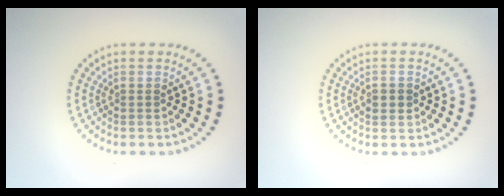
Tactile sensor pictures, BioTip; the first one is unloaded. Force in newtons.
{"total": 1.8, "press": 1.8, "slide": 0.2}